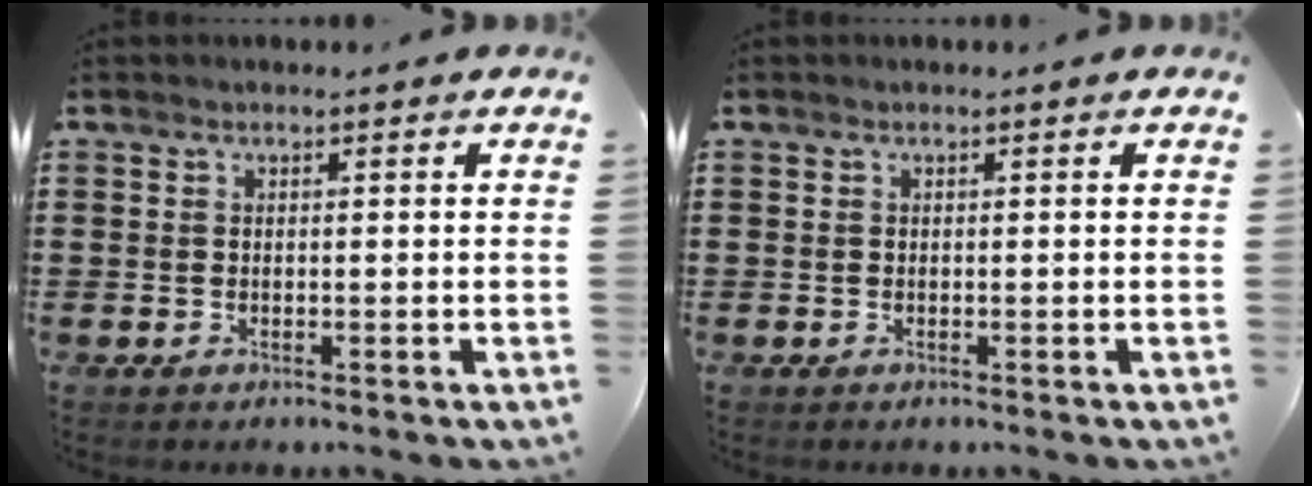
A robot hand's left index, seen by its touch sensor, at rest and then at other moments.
{"total": 0.0}